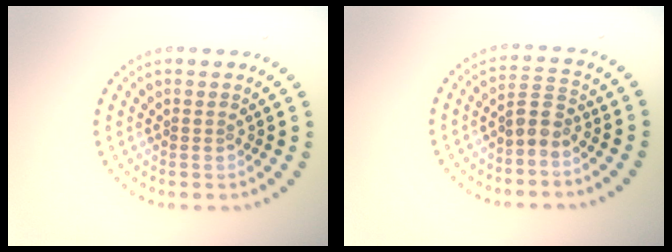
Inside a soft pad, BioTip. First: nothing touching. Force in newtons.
{"total": 2.2, "press": 1.8, "slide": 1.3}